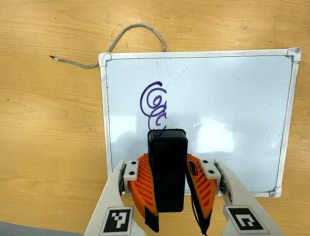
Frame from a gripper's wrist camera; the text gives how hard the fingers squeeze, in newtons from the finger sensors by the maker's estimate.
{"total": 7.0, "left": 6.2, "right": 7.8}